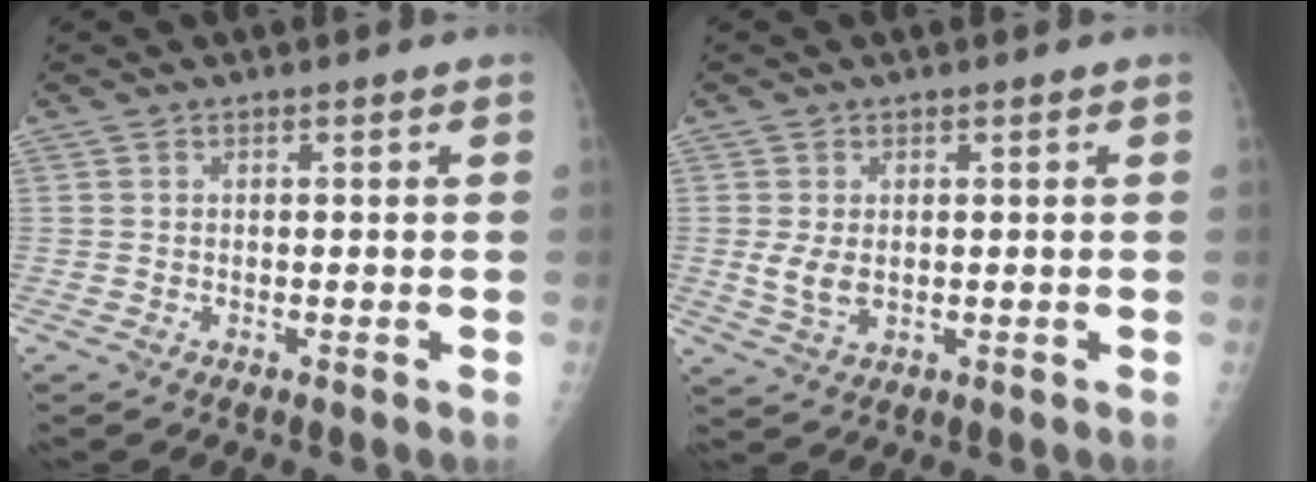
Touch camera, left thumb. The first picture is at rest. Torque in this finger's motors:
{"motor_torque": [-0.22, 0.38, 0.53, -0.09, 0.07]}